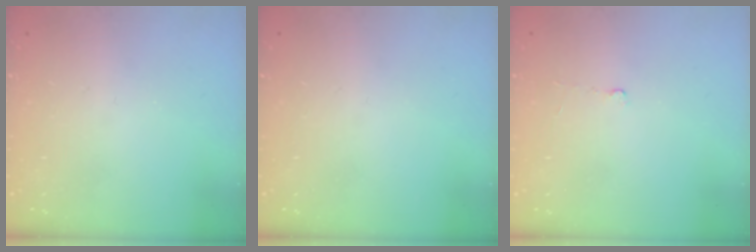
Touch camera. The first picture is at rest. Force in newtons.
{"total": 0.0}
{"total": 1.6, "press": 1.6, "slide": 0.3}